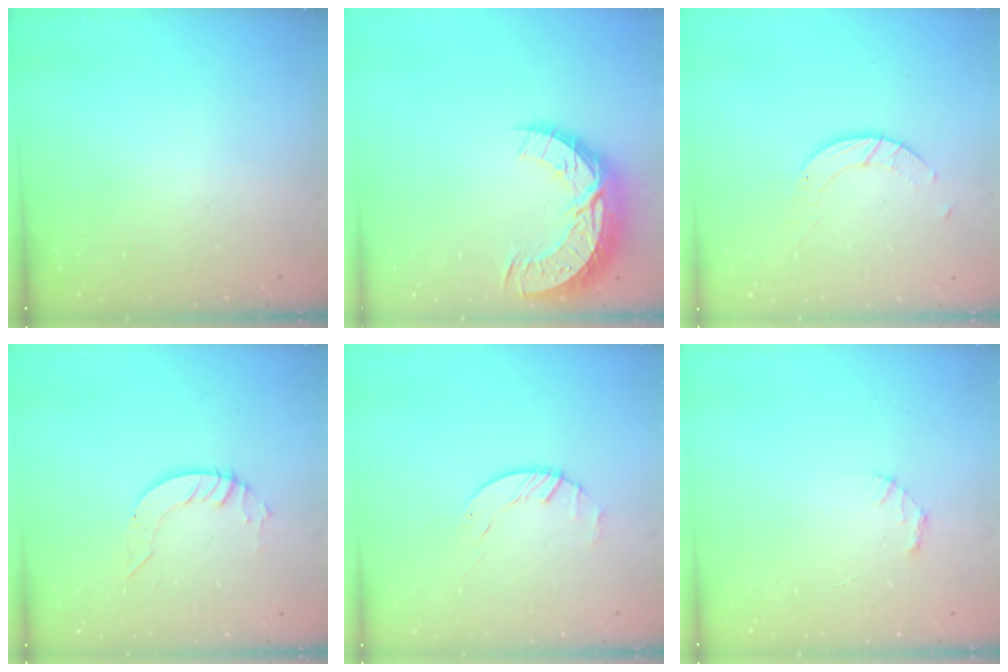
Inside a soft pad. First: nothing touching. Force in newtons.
{"total": 12.6, "press": 12.6, "slide": 0.8}
{"total": 3.0, "press": 3.0, "slide": 0.3}
{"total": 5.2, "press": 5.2, "slide": 0.3}
{"total": 1.4, "press": 1.4, "slide": 0.2}
{"total": 2.1, "press": 2.1, "slide": 0.2}